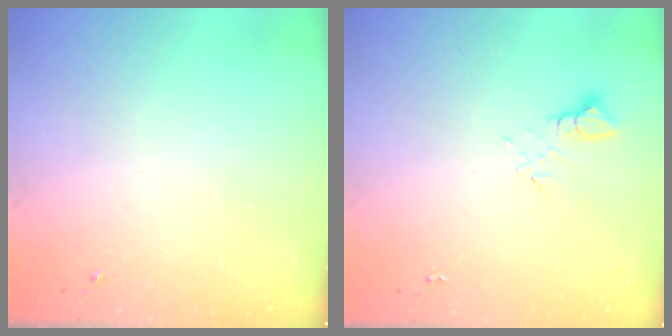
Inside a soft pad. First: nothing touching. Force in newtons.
{"total": 2.7, "press": 2.7, "slide": 0.2}